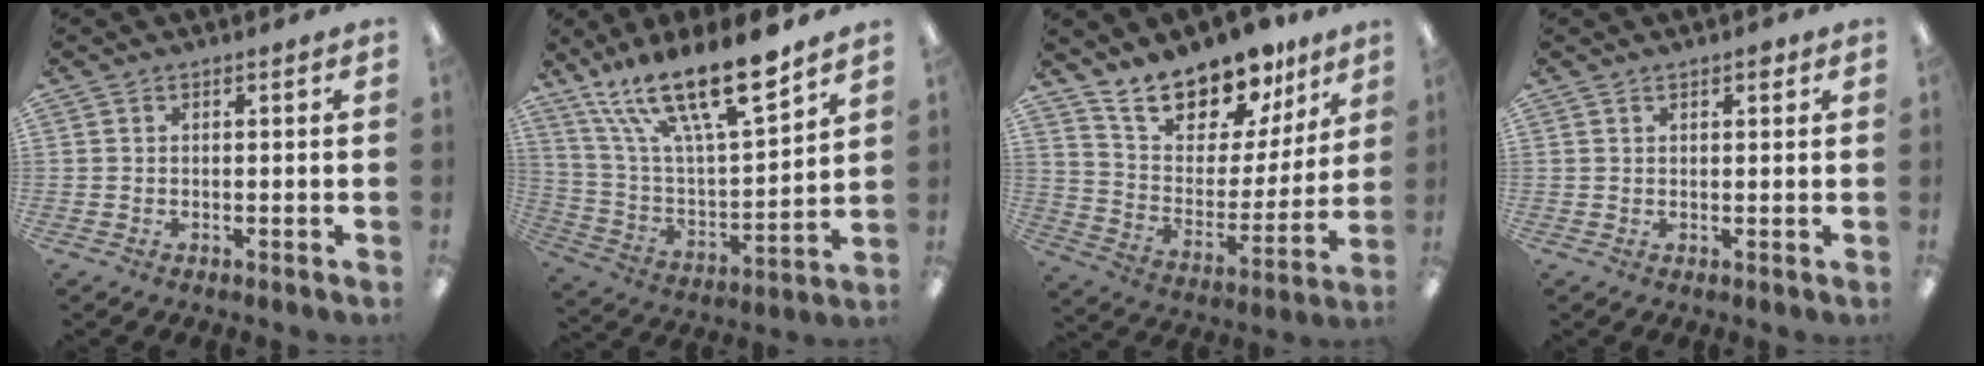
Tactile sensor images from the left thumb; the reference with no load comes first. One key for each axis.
{"total": 21.8, "fx": 16.2, "fy": 5.5, "fz": 13.5, "tx": -0.242, "ty": -0.106, "tz": 0.278}
{"total": 17.7, "fx": 15.0, "fy": 7.2, "fz": 6.1, "tx": -0.113, "ty": -0.110, "tz": 0.271}
{"total": 2.0, "fx": 1.2, "fy": 0.8, "fz": 1.3, "tx": -0.019, "ty": 0.000, "tz": 0.019}